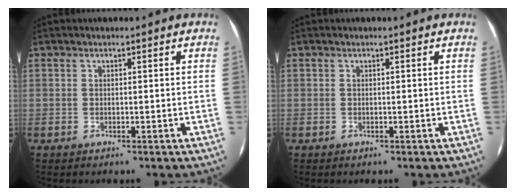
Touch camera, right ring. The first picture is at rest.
{"total": 0.0}